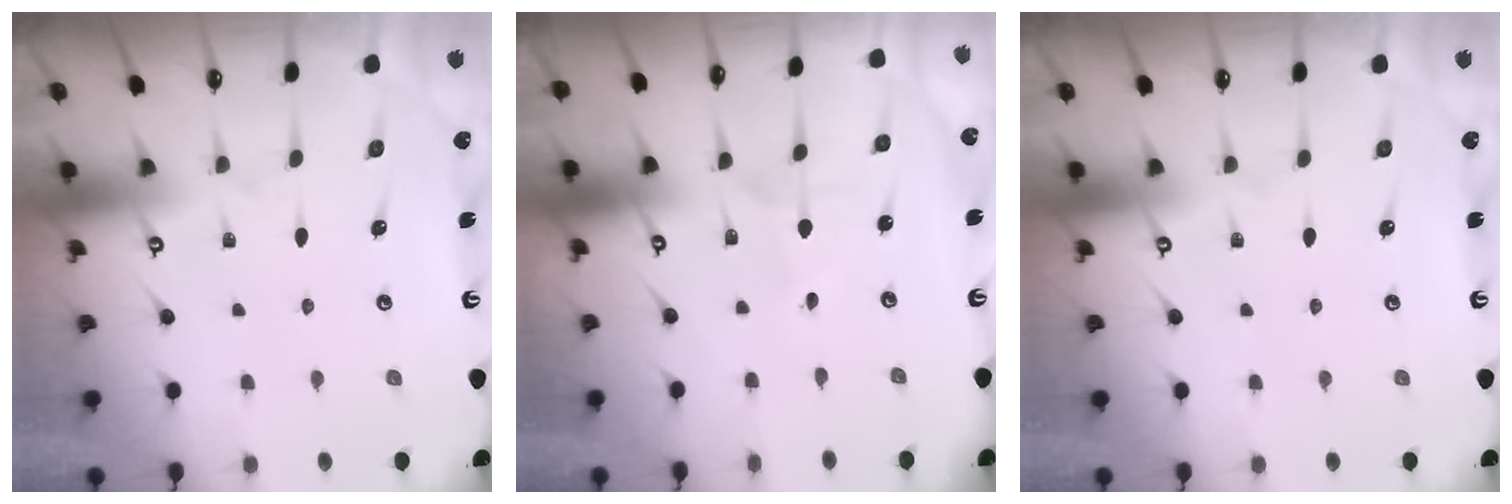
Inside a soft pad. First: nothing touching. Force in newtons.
{"total": 0.7, "press": 0.7, "slide": 0.0}
{"total": 0.0}